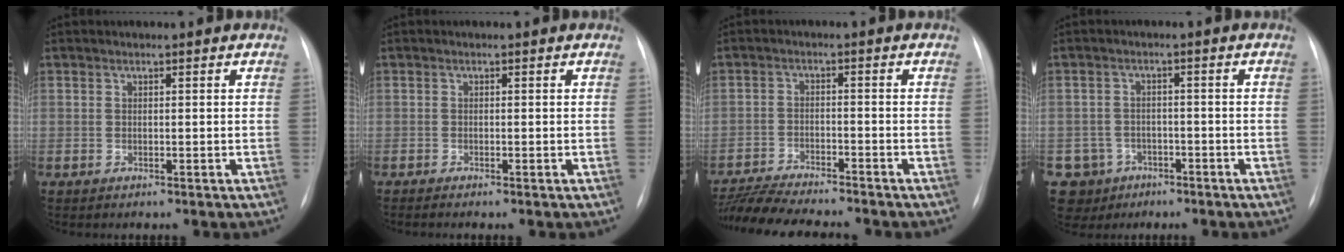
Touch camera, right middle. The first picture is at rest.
{"total": 0.7, "force": [-0.6, -0.1, 0.4], "torque": [-0.007, 0.000, -0.011]}
{"total": 12.0, "force": [-10.9, 1.0, 5.0], "torque": [-0.084, -0.010, -0.172]}
{"total": 6.2, "force": [-3.2, 5.2, -0.1], "torque": [0.001, 0.011, -0.046]}